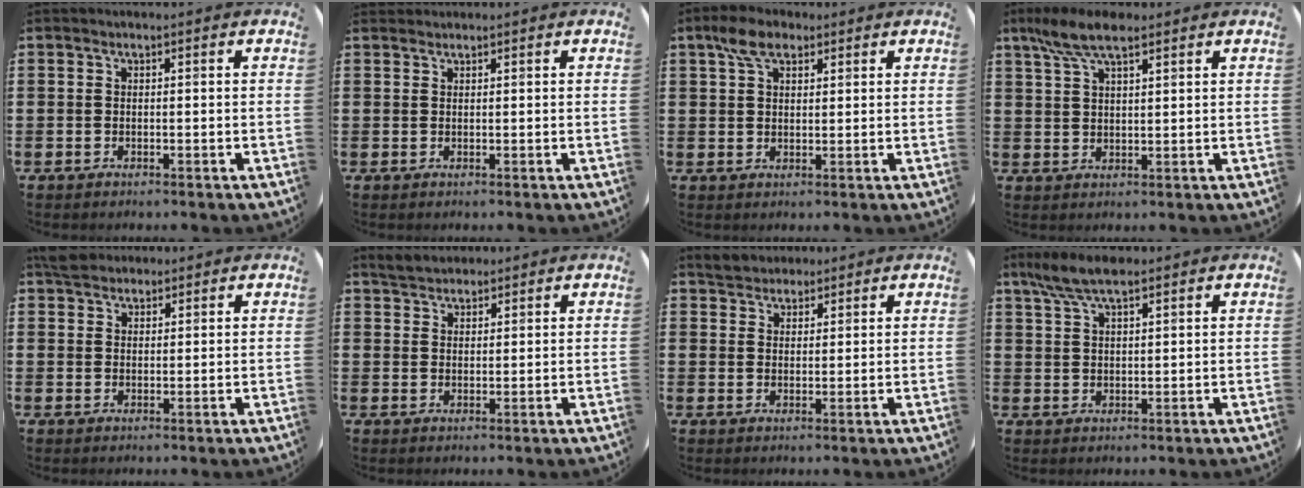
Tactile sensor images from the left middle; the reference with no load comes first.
{"total": 0.6, "force": [0.6, 0.0, -0.1], "torque": [0.002, 0.003, 0.011]}
{"total": 5.0, "force": [3.3, 2.6, 2.6], "torque": [-0.052, 0.009, 0.060]}
{"total": 6.6, "force": [4.8, 2.1, 4.1], "torque": [-0.092, 0.000, 0.087]}
{"total": 3.1, "force": [2.8, 1.2, 0.4], "torque": [-0.008, 0.002, 0.053]}
{"total": 3.0, "force": [2.8, 0.9, 0.2], "torque": [-0.010, 0.001, 0.055]}
{"total": 3.1, "force": [2.9, 1.1, -0.2], "torque": [0.003, -0.002, 0.056]}
{"total": 5.9, "force": [4.5, 1.6, 3.4], "torque": [-0.078, -0.002, 0.082]}